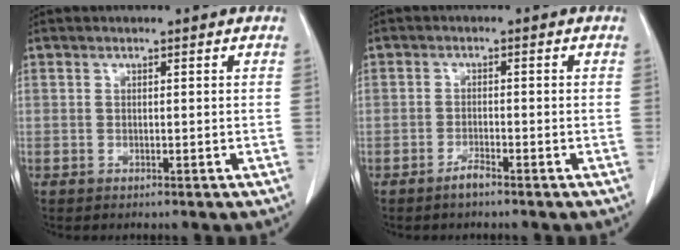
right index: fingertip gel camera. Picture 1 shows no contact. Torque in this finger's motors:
{"motor_torque": [-0.27, -0.02, -0.34, -0.15]}